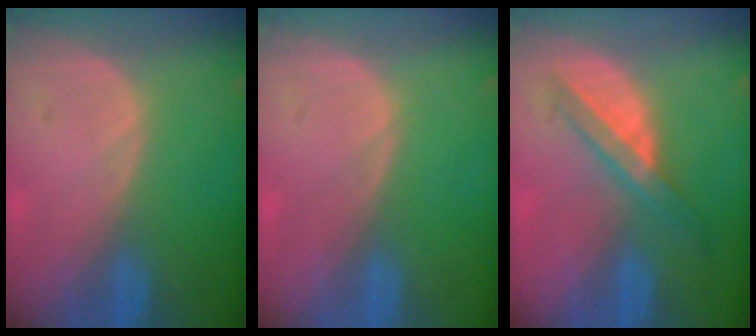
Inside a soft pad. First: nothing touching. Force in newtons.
{"total": 0.0}
{"total": 6.1, "press": 5.6, "slide": 2.5}